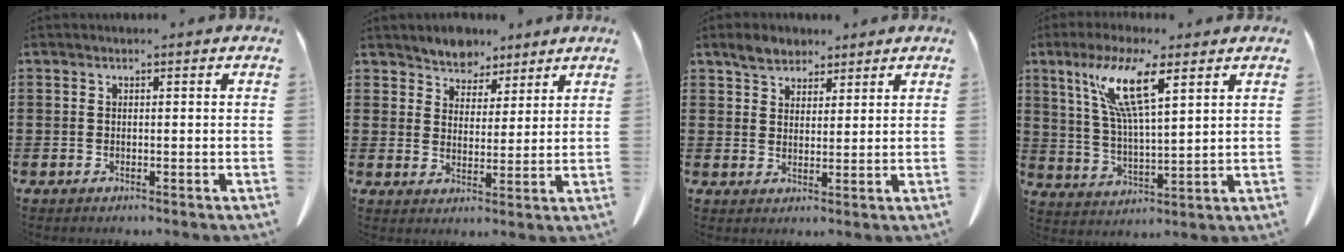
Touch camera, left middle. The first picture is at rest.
{"total": 4.4, "force": [3.9, 1.9, -0.4], "torque": [-0.015, -0.013, 0.071]}
{"total": 3.7, "force": [2.9, 1.9, 1.1], "torque": [-0.031, 0.009, 0.055]}
{"total": 10.6, "force": [6.1, 1.9, 8.4], "torque": [-0.178, -0.002, 0.105]}